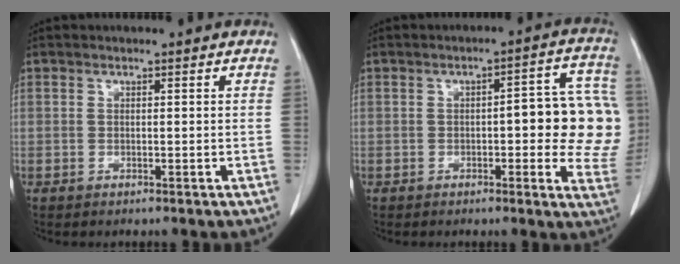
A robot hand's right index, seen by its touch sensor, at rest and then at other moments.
{"total": 13.0, "force": [0.1, 3.8, 12.4], "torque": [-0.125, 0.023, -0.001]}